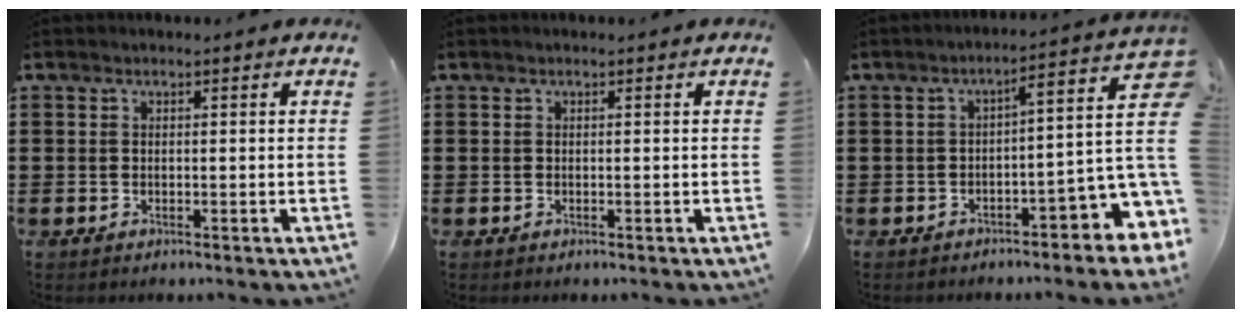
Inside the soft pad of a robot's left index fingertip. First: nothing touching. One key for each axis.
{"total": 0.0}
{"total": 4.6, "fx": -1.7, "fy": 1.3, "fz": 4.1, "tx": -0.050, "ty": -0.029, "tz": -0.042}